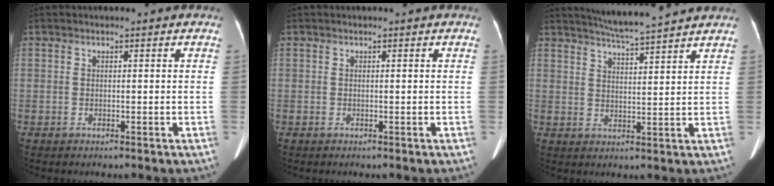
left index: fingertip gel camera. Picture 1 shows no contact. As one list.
[{"total": 0.0}, {"total": 9.7, "force": [8.8, -0.7, 3.9], "torque": [-0.072, 0.014, 0.132]}]